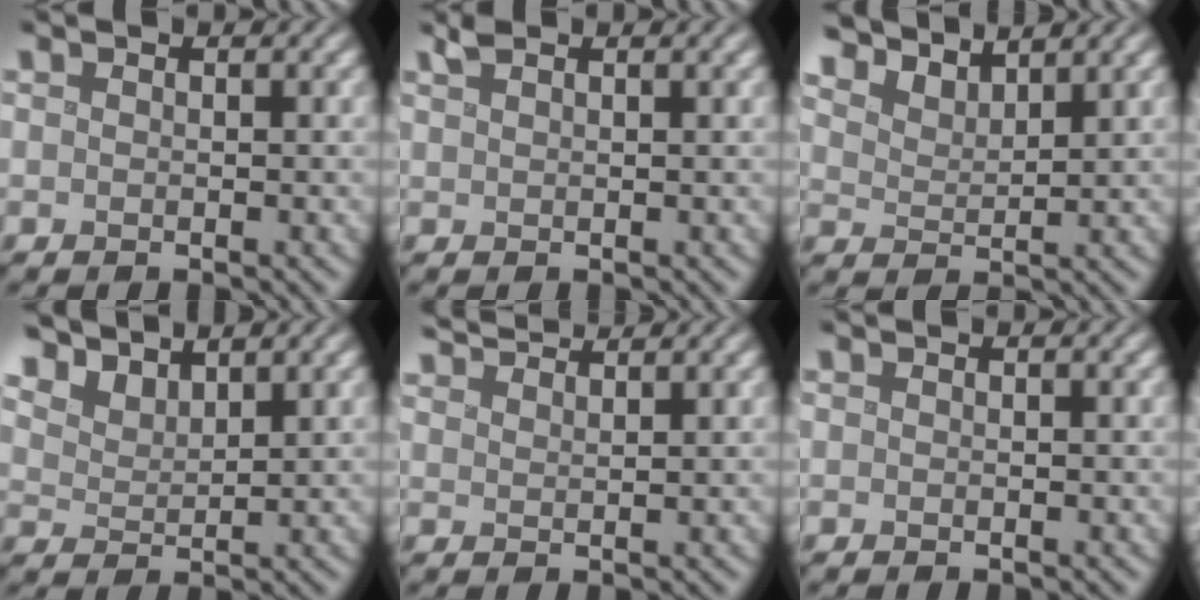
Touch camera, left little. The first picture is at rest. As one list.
[{"total": 2.4, "force": [1.8, 0.6, 1.5], "torque": [-0.019, 0.010, 0.033]}, {"total": 4.6, "force": [4.4, 0.9, 1.1], "torque": [-0.034, -0.003, 0.085]}, {"total": 4.9, "force": [4.4, 1.5, 1.4], "torque": [-0.043, -0.005, 0.090]}, {"total": 3.3, "force": [3.2, 0.4, 0.9], "torque": [-0.007, 0.009, 0.052]}, {"total": 0.0}]